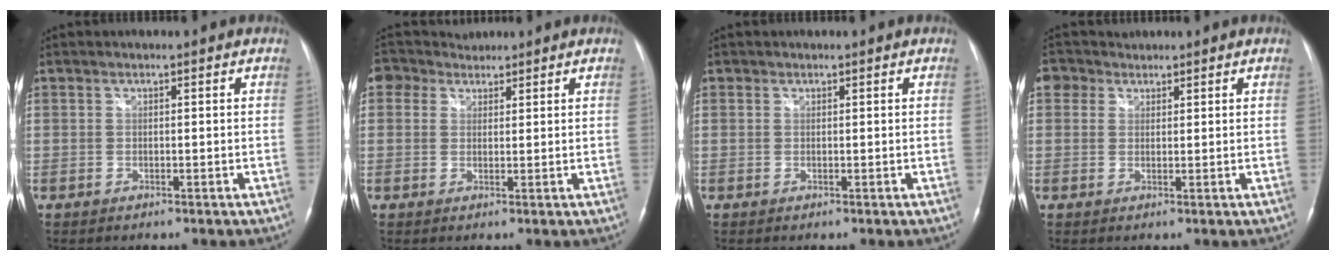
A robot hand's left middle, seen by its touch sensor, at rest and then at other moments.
{"total": 3.4, "force": [2.8, 2.0, -0.1], "torque": [-0.003, 0.028, 0.049]}
{"total": 0.0}
{"total": 2.7, "force": [1.8, 2.1, 0.0], "torque": [-0.002, 0.021, 0.028]}